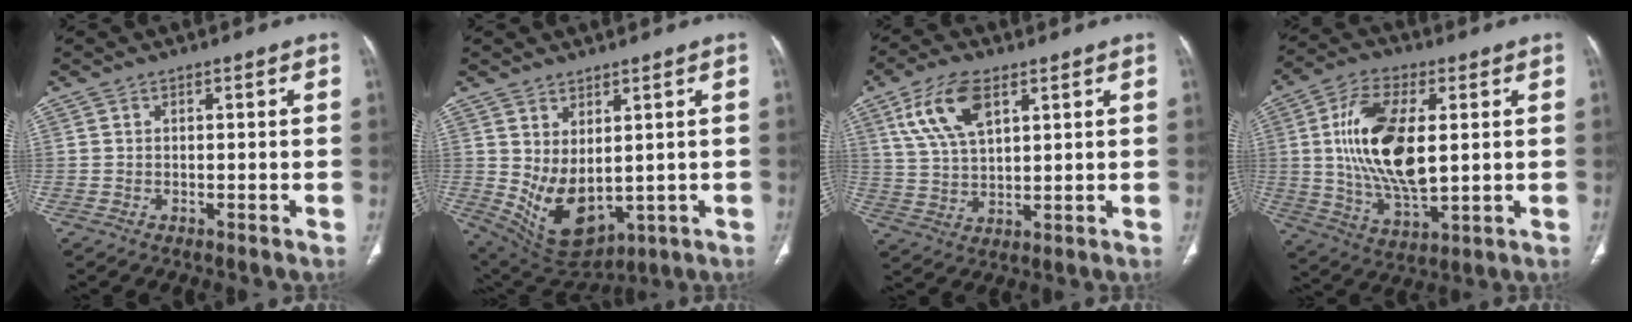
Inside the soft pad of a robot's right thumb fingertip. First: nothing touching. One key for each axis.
{"total": 11.1, "fx": 0.6, "fy": 6.4, "fz": 9.0, "tx": -0.149, "ty": -0.022, "tz": 0.047}
{"total": 11.0, "fx": 5.1, "fy": 5.5, "fz": 8.1, "tx": -0.155, "ty": -0.008, "tz": 0.101}
{"total": 17.5, "fx": 2.3, "fy": 8.4, "fz": 15.2, "tx": -0.280, "ty": -0.013, "tz": 0.045}